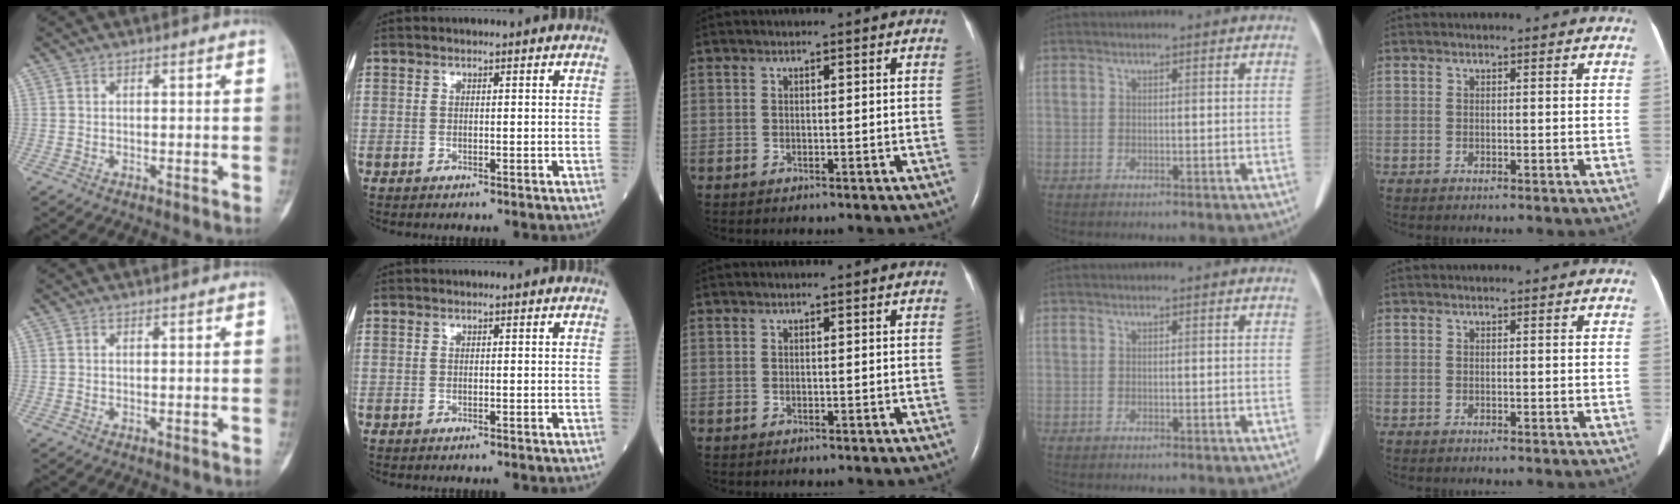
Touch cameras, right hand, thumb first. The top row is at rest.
{}